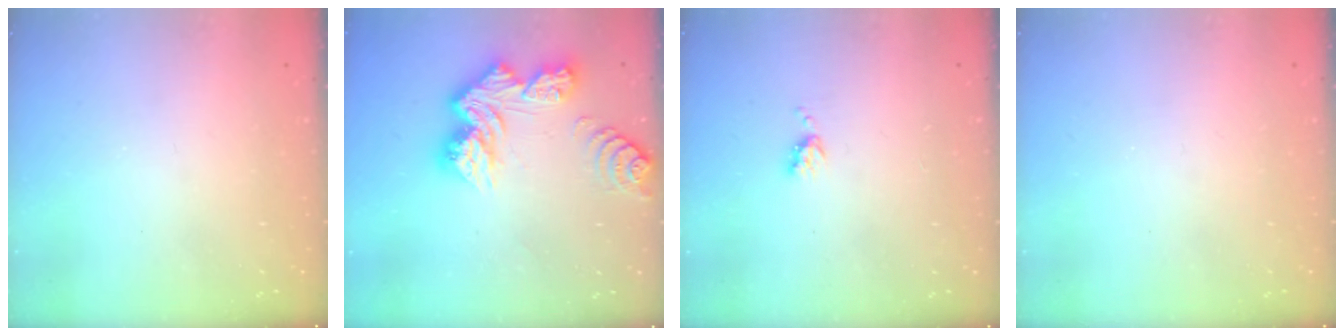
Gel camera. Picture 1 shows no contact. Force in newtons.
{"total": 14.2, "press": 14.1, "slide": 1.6}
{"total": 3.9, "press": 3.9, "slide": 0.5}
{"total": 0.0}